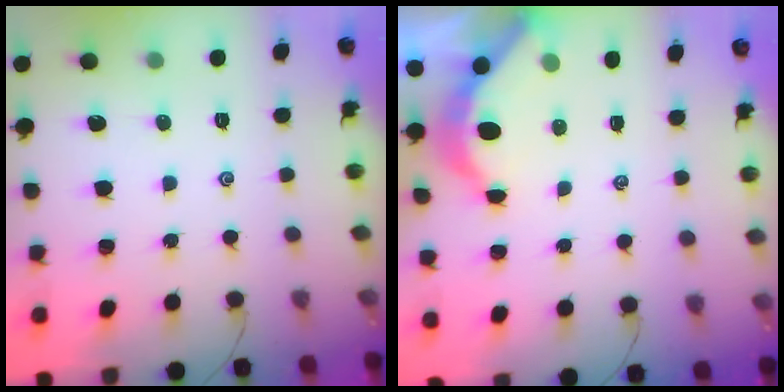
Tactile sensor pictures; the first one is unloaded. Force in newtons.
{"total": 3.9, "press": 3.9, "slide": 0.5}